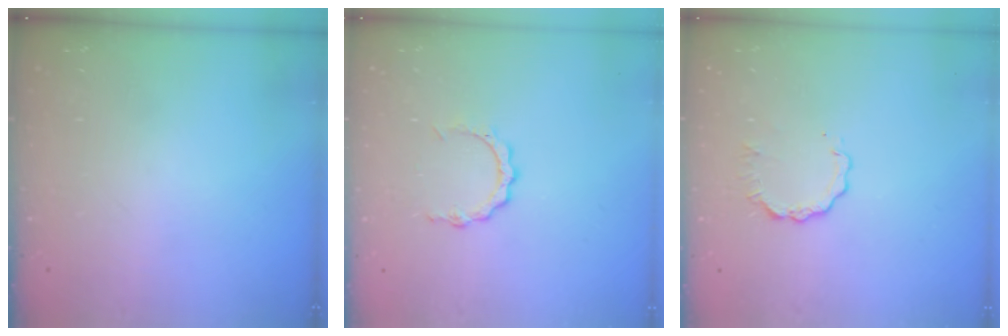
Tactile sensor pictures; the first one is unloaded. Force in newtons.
{"total": 3.2, "press": 3.2, "slide": 0.3}
{"total": 2.9, "press": 2.9, "slide": 0.3}